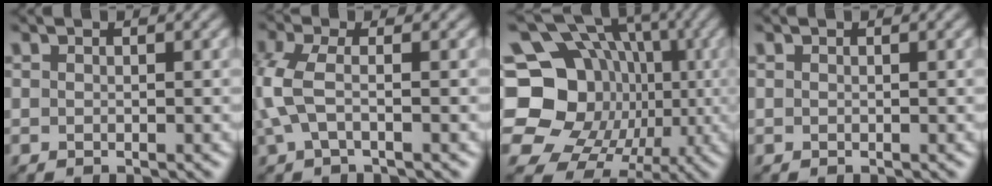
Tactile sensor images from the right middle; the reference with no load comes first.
{"total": 3.2, "force": [-0.2, 1.3, 3.0], "torque": [-0.087, 0.002, -0.007]}
{"total": 15.9, "force": [-0.6, 14.4, 6.8], "torque": [-0.147, 0.015, -0.025]}
{"total": 0.0}